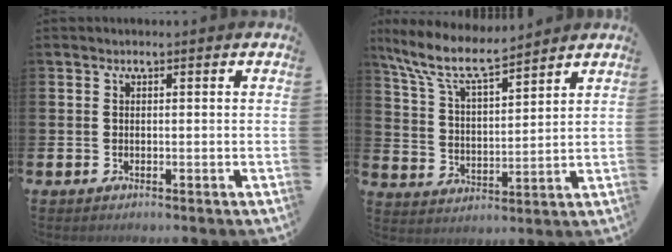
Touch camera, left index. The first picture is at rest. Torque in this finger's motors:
{"motor_torque": [0.46, -0.51, 0.55, 0.21]}